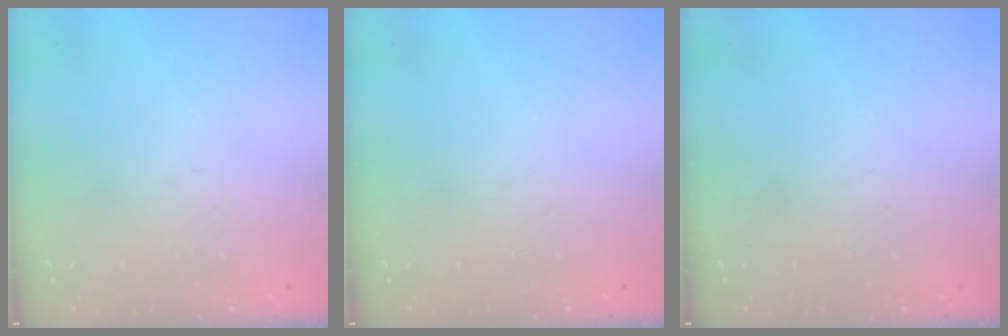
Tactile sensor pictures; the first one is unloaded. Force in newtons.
{"total": 0.0}
{"total": 0.0}